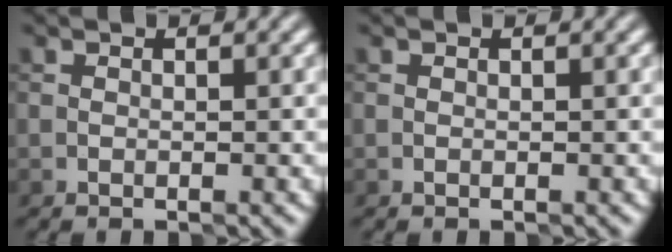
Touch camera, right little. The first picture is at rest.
{"total": 0.0}